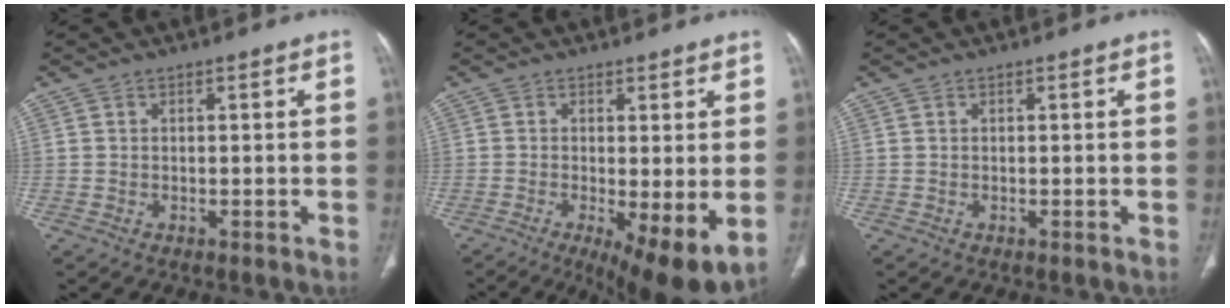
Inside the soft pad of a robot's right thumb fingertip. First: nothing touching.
{"total": 10.5, "force": [-2.2, 3.2, 9.8], "torque": [-0.154, -0.024, -0.025]}
{"total": 0.0}